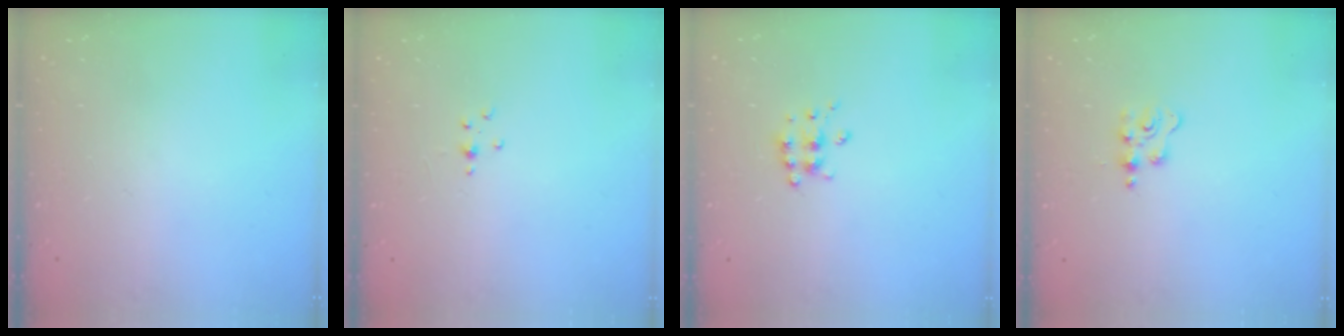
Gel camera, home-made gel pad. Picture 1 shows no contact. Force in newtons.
{"total": 2.0, "press": 2.0, "slide": 0.3}
{"total": 6.2, "press": 6.2, "slide": 0.7}
{"total": 2.2, "press": 2.2, "slide": 0.4}